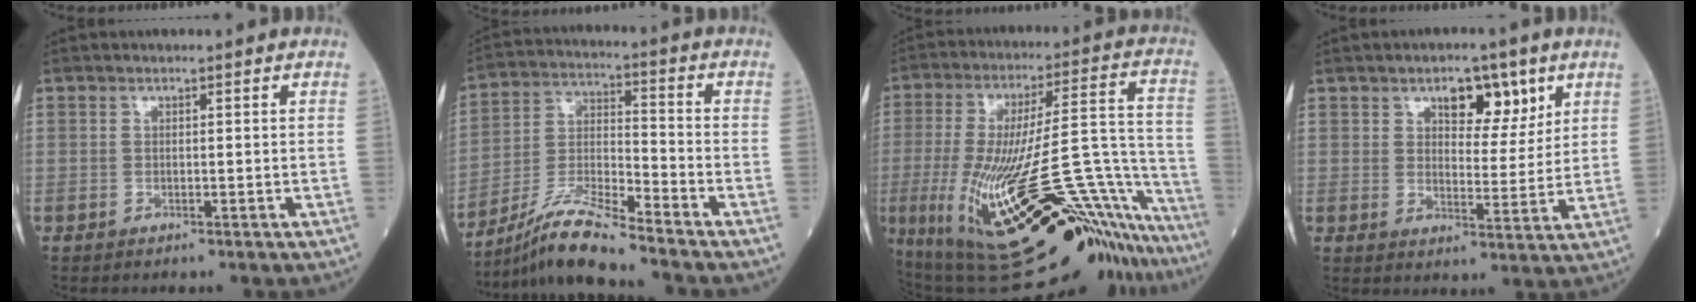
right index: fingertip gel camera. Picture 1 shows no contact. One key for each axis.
{"total": 10.0, "fx": -8.9, "fy": -1.1, "fz": 4.3, "tx": -0.093, "ty": -0.012, "tz": -0.170}
{"total": 33.0, "fx": -20.6, "fy": 4.8, "fz": 25.3, "tx": -0.312, "ty": 0.014, "tz": -0.305}
{"total": 7.1, "fx": 4.1, "fy": 3.3, "fz": 4.8, "tx": -0.065, "ty": 0.003, "tz": 0.061}